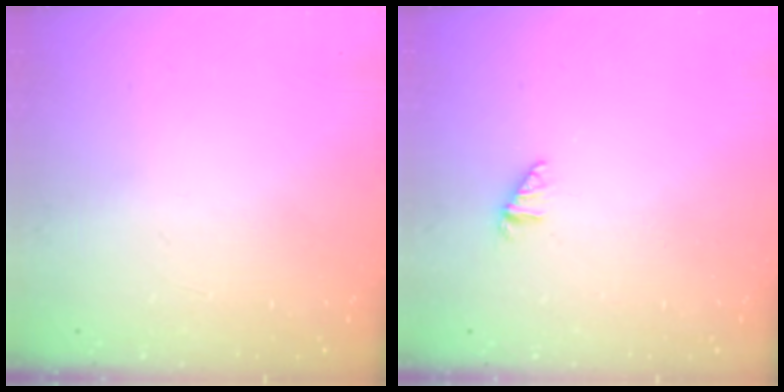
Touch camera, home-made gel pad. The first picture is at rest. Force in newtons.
{"total": 1.1, "press": 1.1, "slide": 0.1}